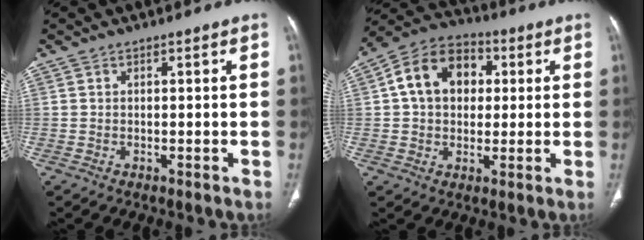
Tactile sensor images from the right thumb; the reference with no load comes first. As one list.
[{"total": 13.4, "force": [2.5, 10.0, 8.5], "torque": [-0.109, 0.017, 0.031]}]